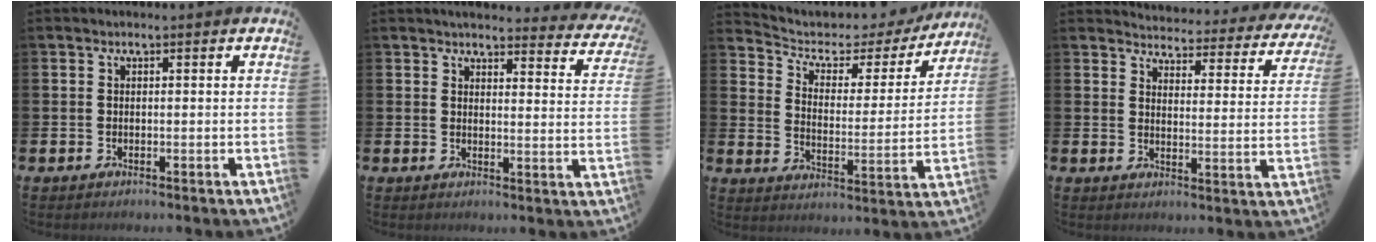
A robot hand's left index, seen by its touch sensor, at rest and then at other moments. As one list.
[{"total": 3.5, "force": [3.5, 0.5, 0.4], "torque": [-0.008, -0.032, 0.056]}, {"total": 4.6, "force": [3.7, 2.4, 1.3], "torque": [-0.053, -0.031, 0.054]}, {"total": 3.5, "force": [3.4, 0.7, 0.4], "torque": [-0.020, -0.037, 0.050]}]